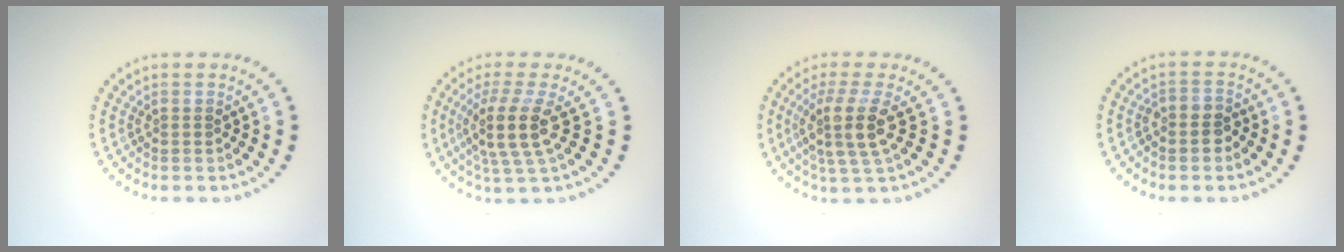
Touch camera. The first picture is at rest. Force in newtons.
{"total": 4.1, "press": 3.1, "slide": 2.6}
{"total": 3.8, "press": 3.1, "slide": 2.3}
{"total": 1.9, "press": 1.7, "slide": 0.8}